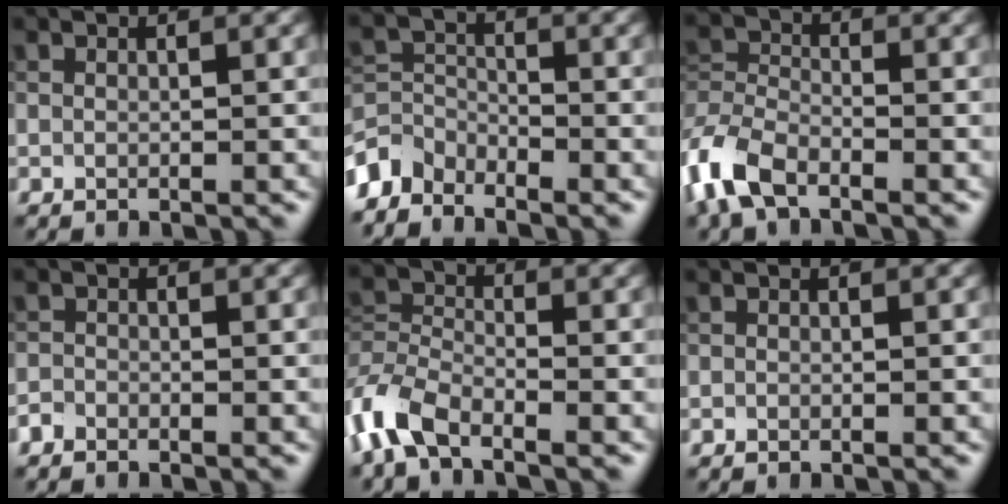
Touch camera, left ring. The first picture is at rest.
{"total": 3.8, "force": [-3.4, 1.5, 0.6], "torque": [-0.010, 0.000, -0.081]}
{"total": 5.8, "force": [-4.0, 2.7, 3.3], "torque": [-0.076, -0.004, -0.094]}
{"total": 1.0, "force": [-0.9, 0.4, 0.1], "torque": [-0.001, 0.002, -0.021]}
{"total": 5.6, "force": [-4.0, 2.3, 3.2], "torque": [-0.073, -0.003, -0.094]}
{"total": 0.0}